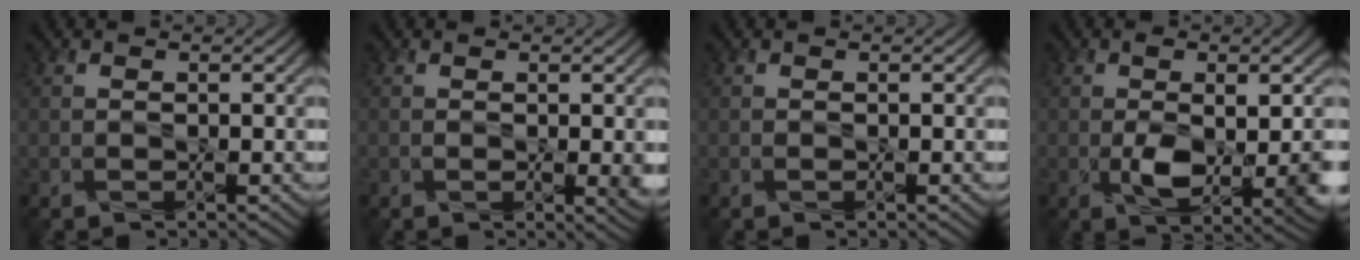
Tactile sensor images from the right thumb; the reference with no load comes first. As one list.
[{"total": 2.2, "force": [0.2, 0.4, 2.1], "torque": [-0.031, -0.004, 0.005]}, {"total": 0.0}, {"total": 8.6, "force": [-0.6, 3.6, 7.8], "torque": [-0.132, -0.017, 0.002]}]